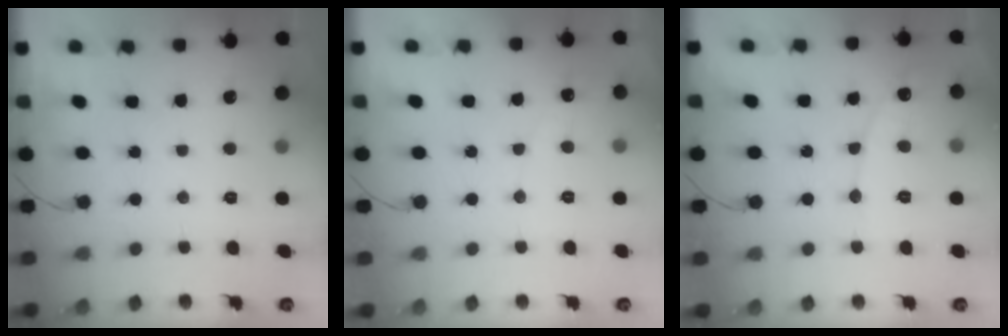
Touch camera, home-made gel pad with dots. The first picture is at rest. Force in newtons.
{"total": 2.5, "press": 2.5, "slide": 0.1}
{"total": 7.8, "press": 7.8, "slide": 0.7}